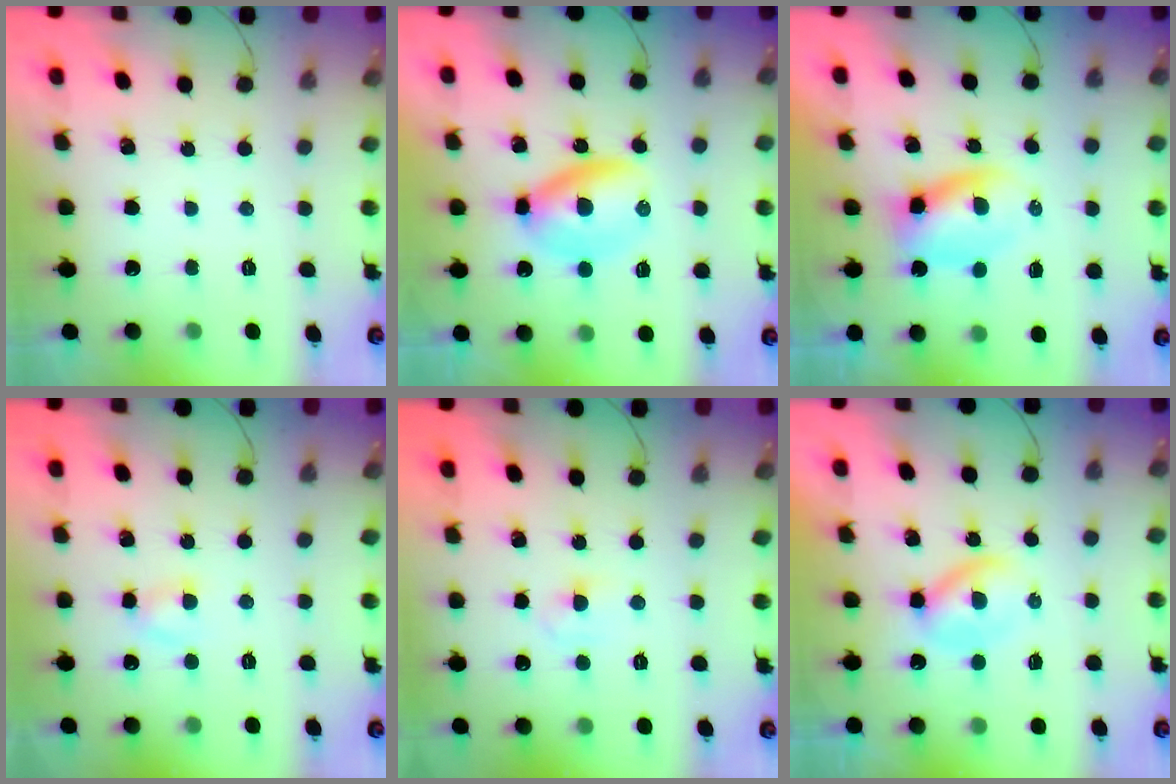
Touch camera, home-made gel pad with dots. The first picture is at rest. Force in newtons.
{"total": 6.1, "press": 6.0, "slide": 1.2}
{"total": 3.5, "press": 3.4, "slide": 0.9}
{"total": 3.0, "press": 2.9, "slide": 1.0}
{"total": 3.3, "press": 3.1, "slide": 1.1}
{"total": 2.8, "press": 2.8, "slide": 0.5}